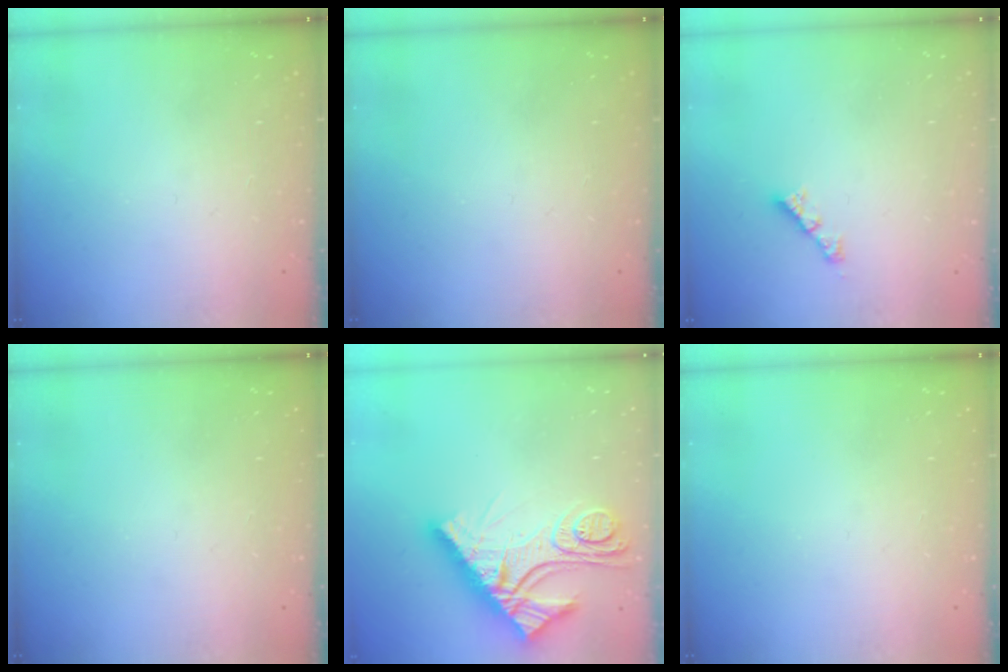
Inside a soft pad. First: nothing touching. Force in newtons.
{"total": 0.0}
{"total": 2.6, "press": 2.6, "slide": 0.1}
{"total": 0.0}
{"total": 15.8, "press": 15.8, "slide": 0.6}
{"total": 0.0}